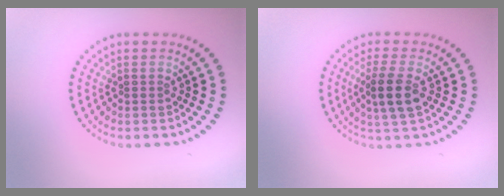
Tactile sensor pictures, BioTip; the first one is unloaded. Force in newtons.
{"total": 3.6, "press": 3.3, "slide": 1.3}